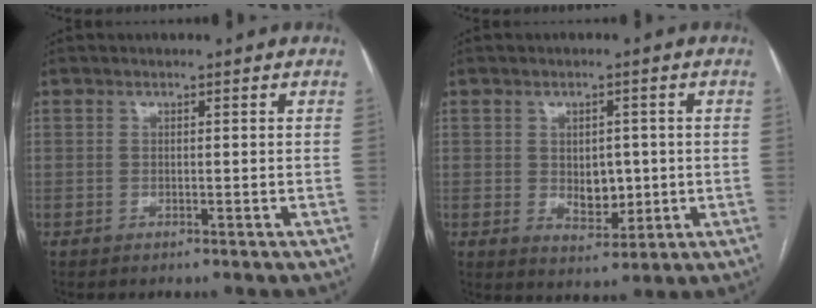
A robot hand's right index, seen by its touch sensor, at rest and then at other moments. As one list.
[{"total": 5.2, "force": [-0.1, 3.3, 4.1], "torque": [-0.055, -0.001, 0.010]}]